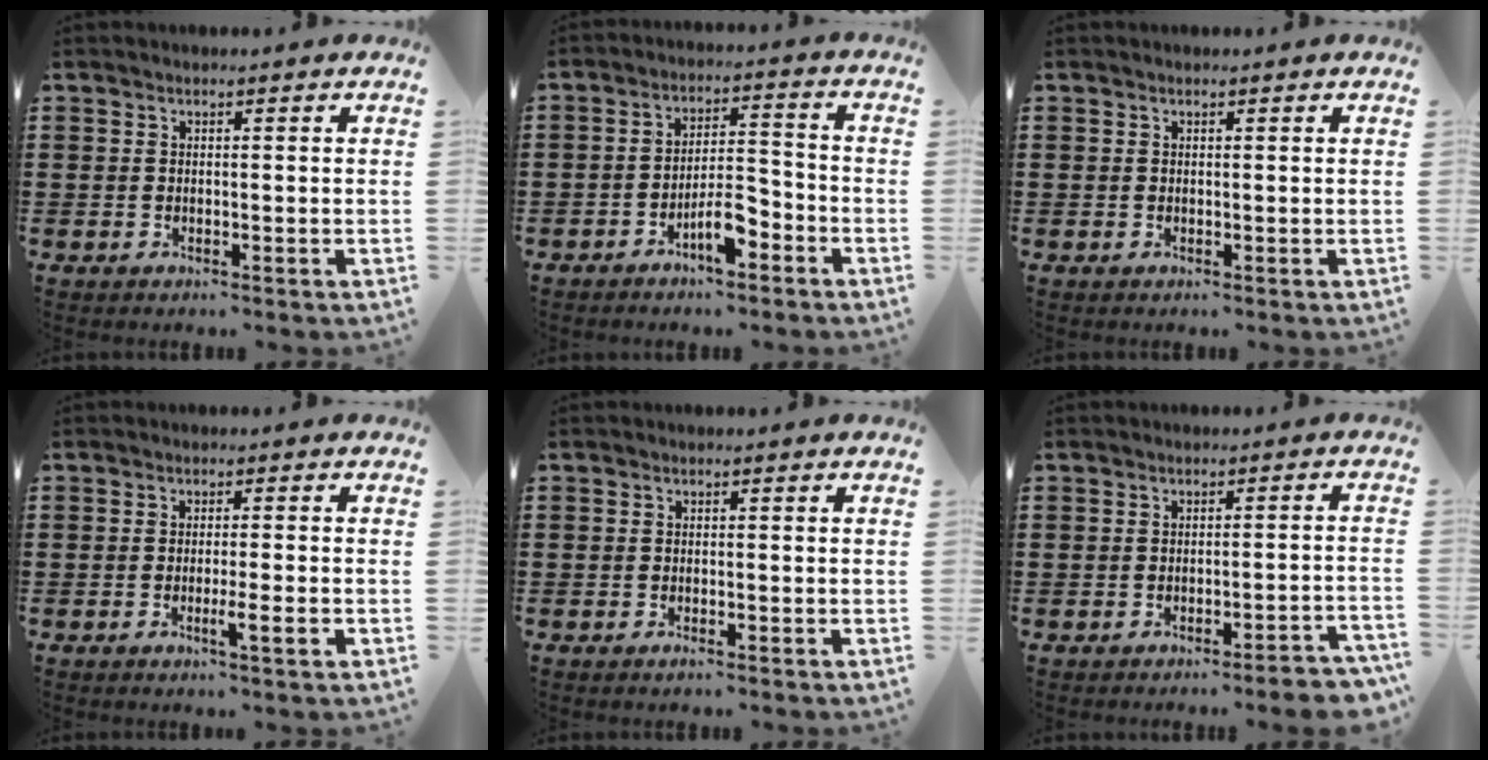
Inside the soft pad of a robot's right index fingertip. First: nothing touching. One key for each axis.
{"total": 6.2, "fx": -3.8, "fy": 1.9, "fz": 4.5, "tx": -0.085, "ty": 0.008, "tz": -0.070}
{"total": 0.0}
{"total": 3.3, "fx": -1.4, "fy": 0.0, "fz": 3.0, "tx": -0.048, "ty": -0.008, "tz": -0.025}
{"total": 0.5, "fx": -0.4, "fy": 0.0, "fz": 0.4, "tx": -0.007, "ty": -0.003, "tz": -0.007}
{"total": 3.1, "fx": -2.8, "fy": 0.1, "fz": 1.3, "tx": -0.023, "ty": -0.006, "tz": -0.055}